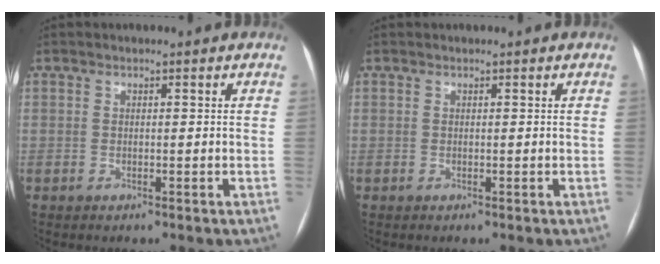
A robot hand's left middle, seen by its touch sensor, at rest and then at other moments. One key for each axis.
{"total": 0.0}